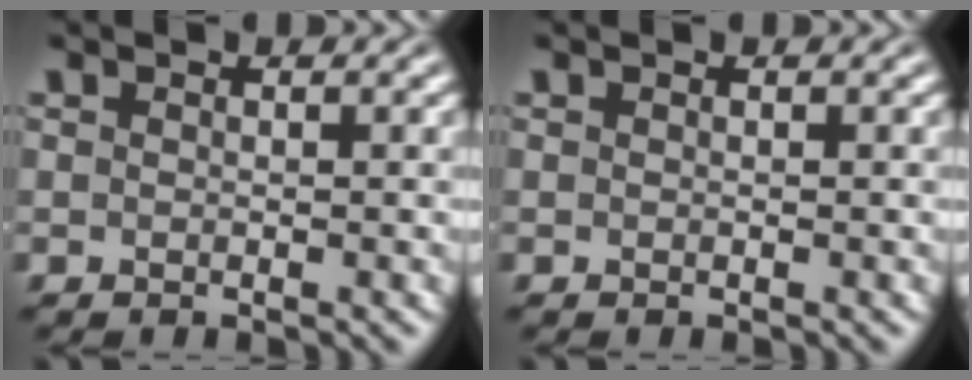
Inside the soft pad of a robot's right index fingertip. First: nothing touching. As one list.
[{"total": 0.0}]